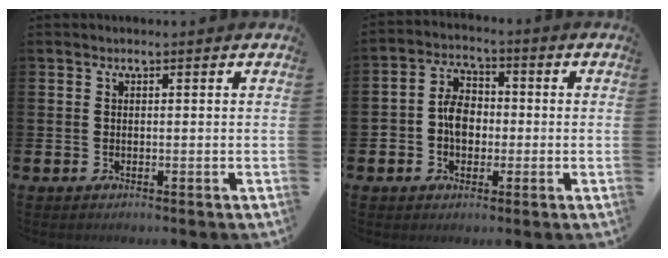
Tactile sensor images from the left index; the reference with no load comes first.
{"total": 5.2, "force": [-0.5, 4.0, 3.3], "torque": [-0.054, 0.008, -0.014]}